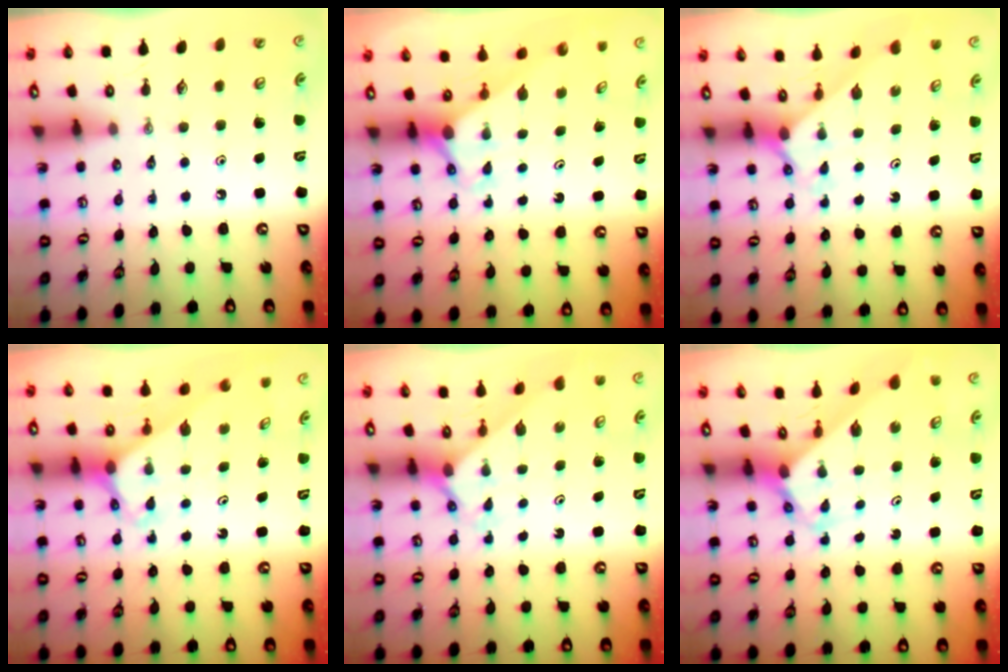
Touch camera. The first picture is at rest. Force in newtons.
{"total": 2.9, "press": 2.9, "slide": 0.0}
{"total": 2.1, "press": 2.1, "slide": 0.3}
{"total": 2.7, "press": 2.7, "slide": 0.2}
{"total": 1.9, "press": 1.9, "slide": 0.2}
{"total": 2.6, "press": 2.6, "slide": 0.2}